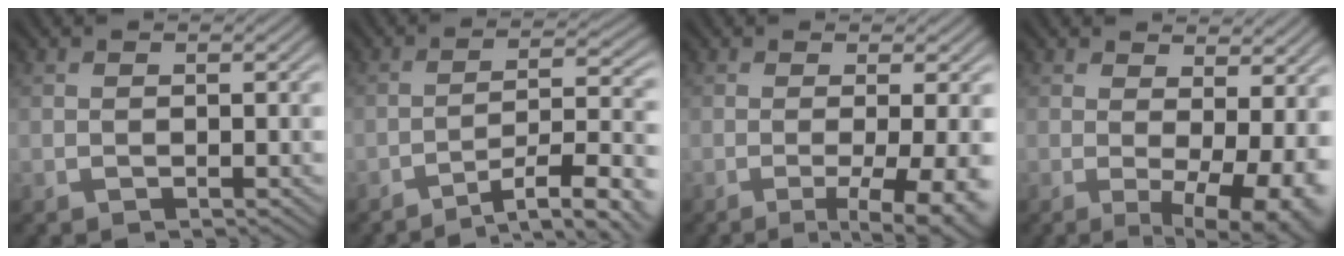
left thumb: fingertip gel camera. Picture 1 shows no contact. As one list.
[{"total": 10.8, "force": [-7.2, 2.5, 7.7], "torque": [-0.125, 0.004, -0.101]}, {"total": 7.6, "force": [-2.1, 1.7, 7.1], "torque": [-0.097, -0.006, -0.025]}, {"total": 9.4, "force": [0.3, 3.2, 8.8], "torque": [-0.115, -0.006, 0.013]}]